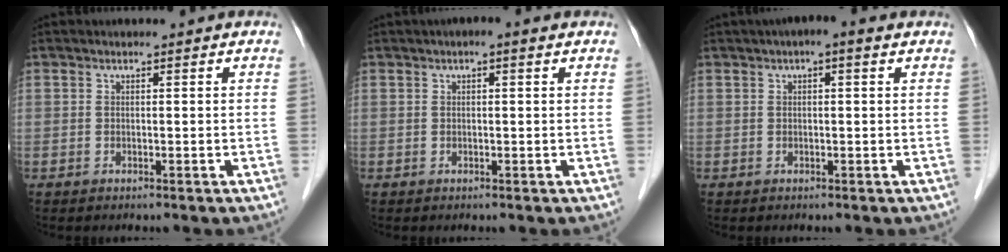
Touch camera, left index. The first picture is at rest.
{"total": 1.9, "force": [1.0, 0.4, 1.6], "torque": [-0.028, 0.012, 0.010]}
{"total": 3.2, "force": [1.7, 0.7, 2.6], "torque": [-0.045, 0.020, 0.020]}